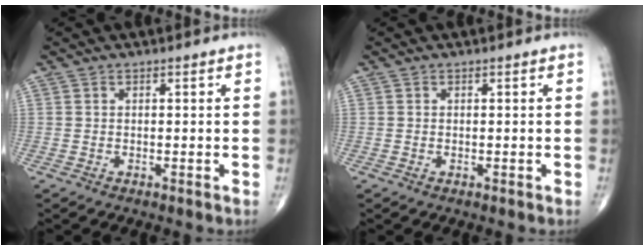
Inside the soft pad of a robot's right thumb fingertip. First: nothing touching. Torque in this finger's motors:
{"motor_torque": [0.67, -0.05, -0.09, -0.02, 0.01]}